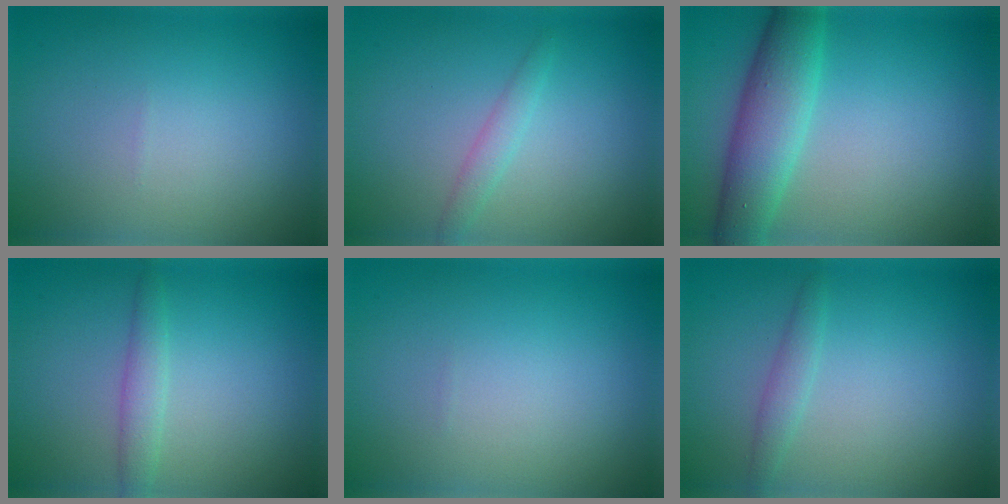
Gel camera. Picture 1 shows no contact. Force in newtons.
{"total": 1.4, "press": 1.4, "slide": 0.1}
{"total": 5.6, "press": 5.6, "slide": 0.1}
{"total": 1.8, "press": 1.8, "slide": 0.1}
{"total": 0.0}
{"total": 1.3, "press": 1.3, "slide": 0.0}